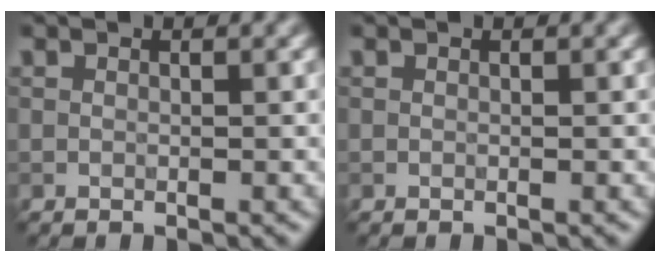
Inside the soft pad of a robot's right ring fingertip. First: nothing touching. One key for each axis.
{"total": 0.0}